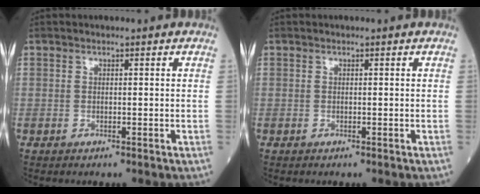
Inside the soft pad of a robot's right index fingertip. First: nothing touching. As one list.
[{"total": 0.0}]